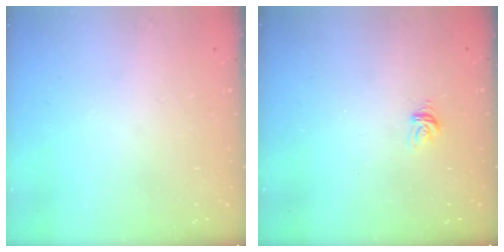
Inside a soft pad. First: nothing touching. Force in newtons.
{"total": 3.4, "press": 3.4, "slide": 0.2}